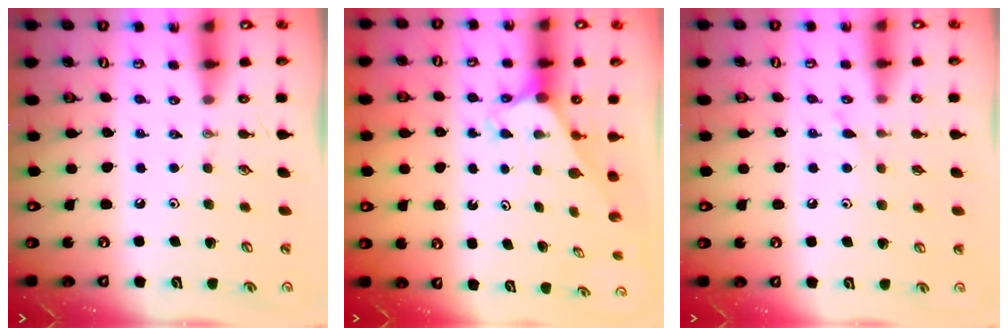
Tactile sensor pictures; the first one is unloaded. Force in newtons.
{"total": 2.2, "press": 2.2, "slide": 0.2}
{"total": 6.6, "press": 6.6, "slide": 0.7}